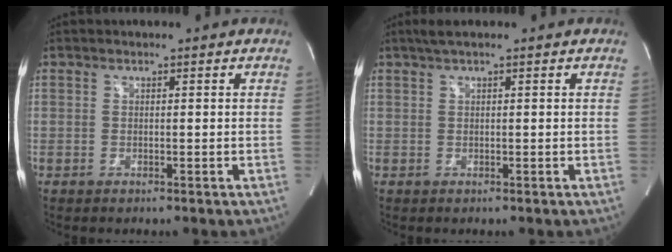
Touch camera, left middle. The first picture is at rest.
{"total": 2.1, "force": [1.5, -0.1, 1.5], "torque": [-0.032, 0.019, 0.029]}